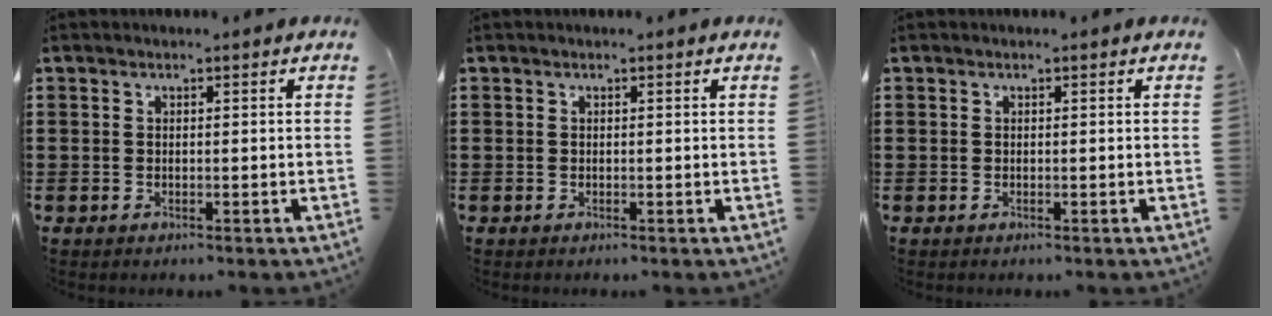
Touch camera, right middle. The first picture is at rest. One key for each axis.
{"total": 0.0}
{"total": 0.0}